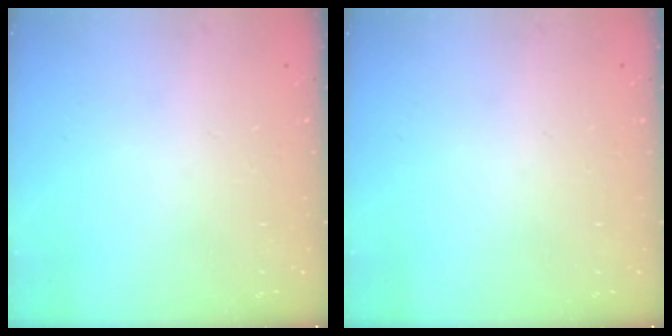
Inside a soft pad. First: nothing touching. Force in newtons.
{"total": 0.0}